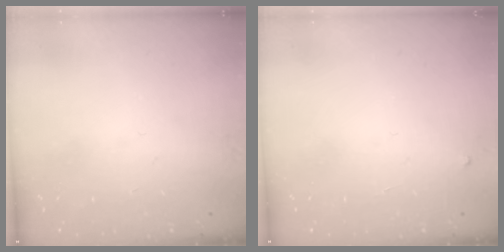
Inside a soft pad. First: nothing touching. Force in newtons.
{"total": 2.3, "press": 2.3, "slide": 0.3}